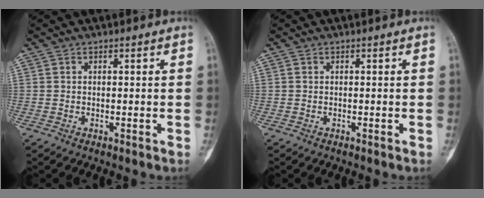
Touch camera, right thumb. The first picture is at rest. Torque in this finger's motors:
{"motor_torque": [-0.04, 0.00, 0.26, 0.20, -0.07]}